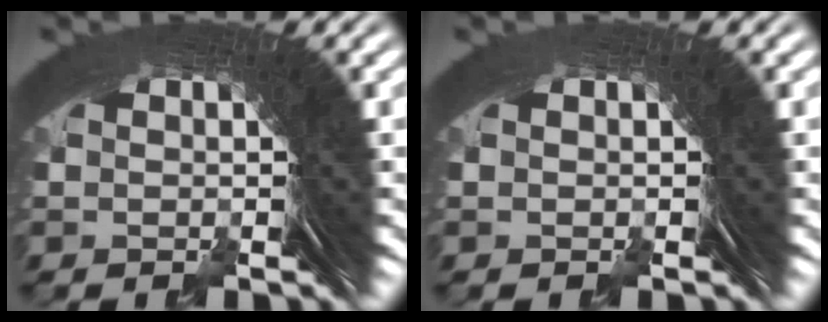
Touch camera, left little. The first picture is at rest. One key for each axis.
{"total": 0.0}